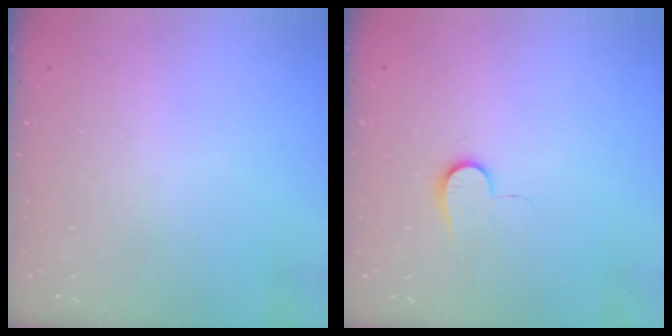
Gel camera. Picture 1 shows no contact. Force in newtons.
{"total": 6.3, "press": 6.2, "slide": 0.8}